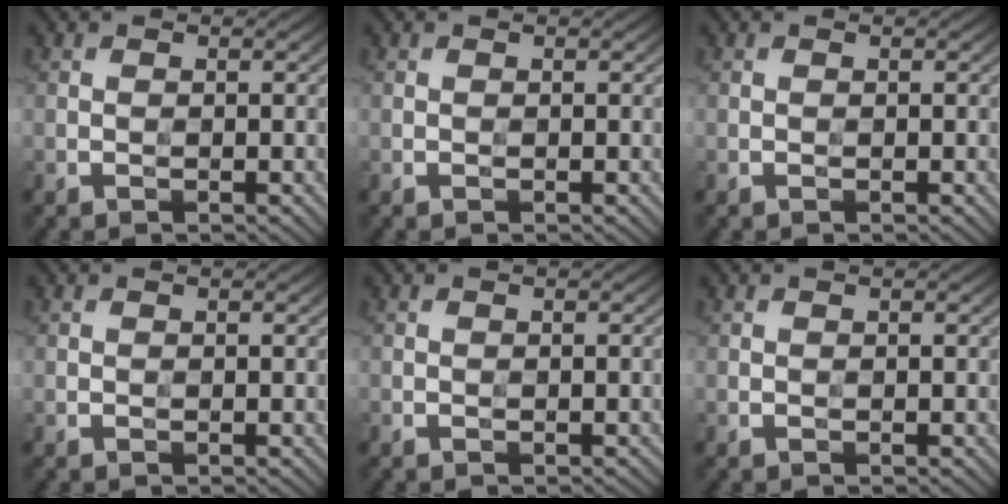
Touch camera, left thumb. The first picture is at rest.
{"total": 0.0}
{"total": 0.0}
{"total": 0.0}
{"total": 0.5, "force": [-0.4, 0.2, 0.2], "torque": [-0.003, -0.002, -0.006]}
{"total": 0.0}